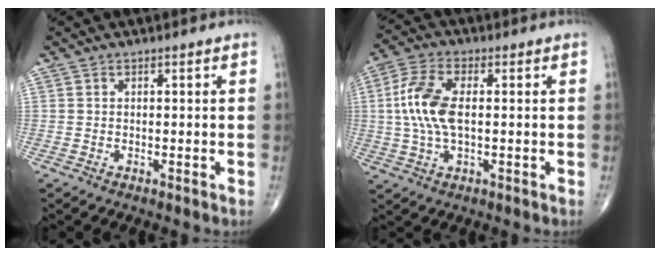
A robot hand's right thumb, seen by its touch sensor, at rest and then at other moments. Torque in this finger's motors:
{"motor_torque": [1.13, 1.60, 1.19, 0.01, 0.48]}